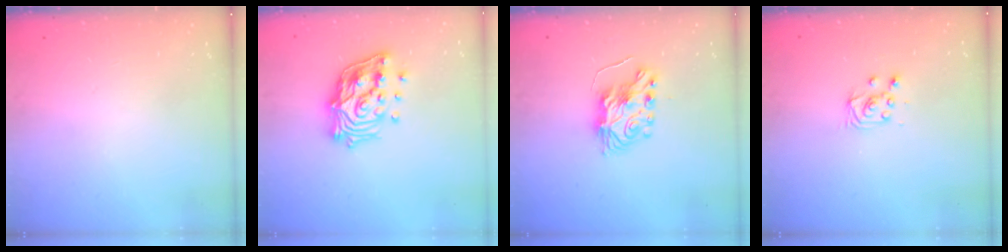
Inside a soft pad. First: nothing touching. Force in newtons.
{"total": 16.8, "press": 16.6, "slide": 2.6}
{"total": 7.5, "press": 7.5, "slide": 0.6}
{"total": 5.2, "press": 5.2, "slide": 0.5}